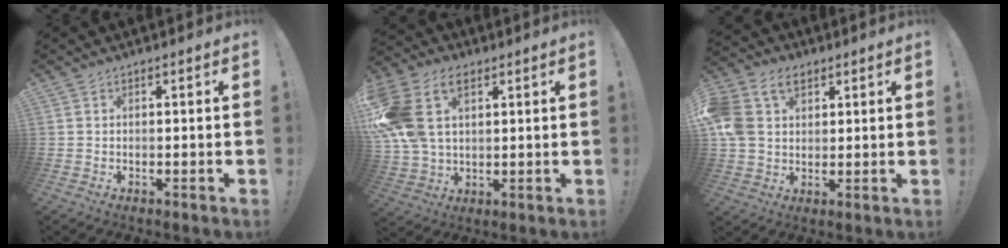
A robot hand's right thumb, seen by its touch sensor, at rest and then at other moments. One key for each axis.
{"total": 17.0, "fx": 6.2, "fy": 11.3, "fz": 11.1, "tx": -0.227, "ty": -0.019, "tz": 0.117}
{"total": 13.2, "fx": 5.1, "fy": 9.7, "fz": 7.4, "tx": -0.152, "ty": -0.008, "tz": 0.101}